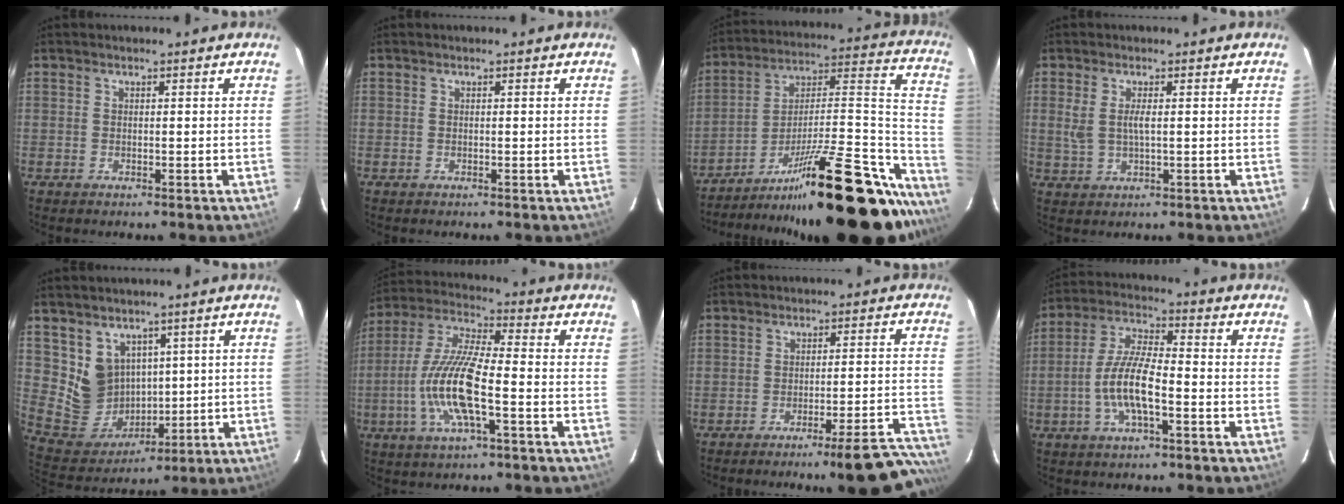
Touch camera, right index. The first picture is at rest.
{"total": 0.0}
{"total": 34.7, "force": [-25.2, 8.6, 22.2], "torque": [-0.271, 0.033, -0.373]}
{"total": 3.6, "force": [0.5, 1.0, 3.5], "torque": [-0.072, -0.003, 0.014]}
{"total": 10.0, "force": [4.4, 8.6, 2.6], "torque": [-0.061, 0.001, 0.111]}
{"total": 13.9, "force": [-3.9, 2.8, 13.0], "torque": [-0.271, -0.004, -0.080]}
{"total": 15.2, "force": [-13.7, -0.2, 6.6], "torque": [-0.052, 0.014, -0.180]}
{"total": 9.9, "force": [-3.2, 2.6, 9.0], "torque": [-0.187, 0.004, -0.063]}